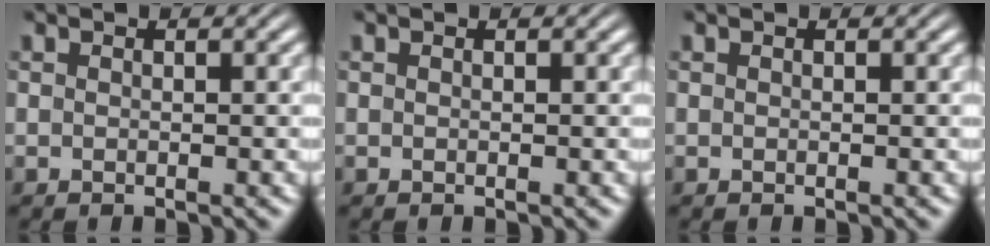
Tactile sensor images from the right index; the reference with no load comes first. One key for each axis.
{"total": 0.0}
{"total": 0.0}